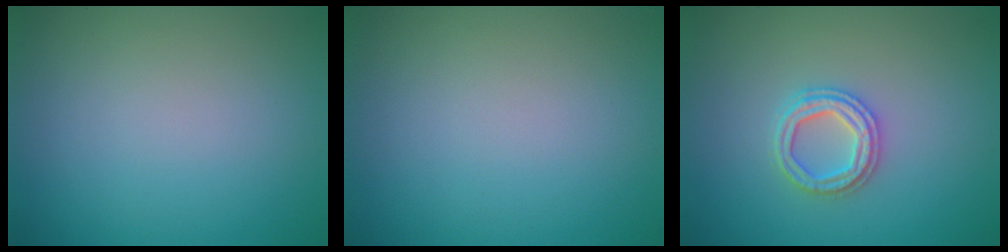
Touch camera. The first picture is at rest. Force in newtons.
{"total": 0.0}
{"total": 2.4, "press": 2.4, "slide": 0.3}